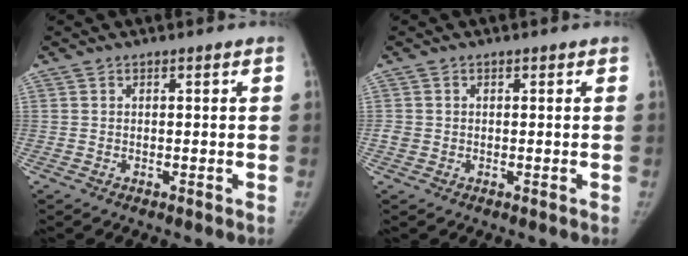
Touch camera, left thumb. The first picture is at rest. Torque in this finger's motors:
{"motor_torque": [0.02, 0.00, 0.58, -0.32, 0.05]}